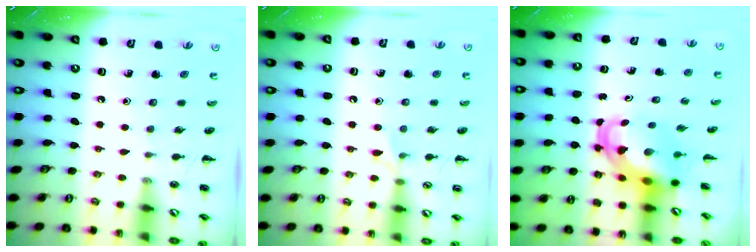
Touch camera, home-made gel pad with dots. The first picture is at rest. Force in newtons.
{"total": 5.4, "press": 5.0, "slide": 2.0}
{"total": 6.3, "press": 6.1, "slide": 1.5}